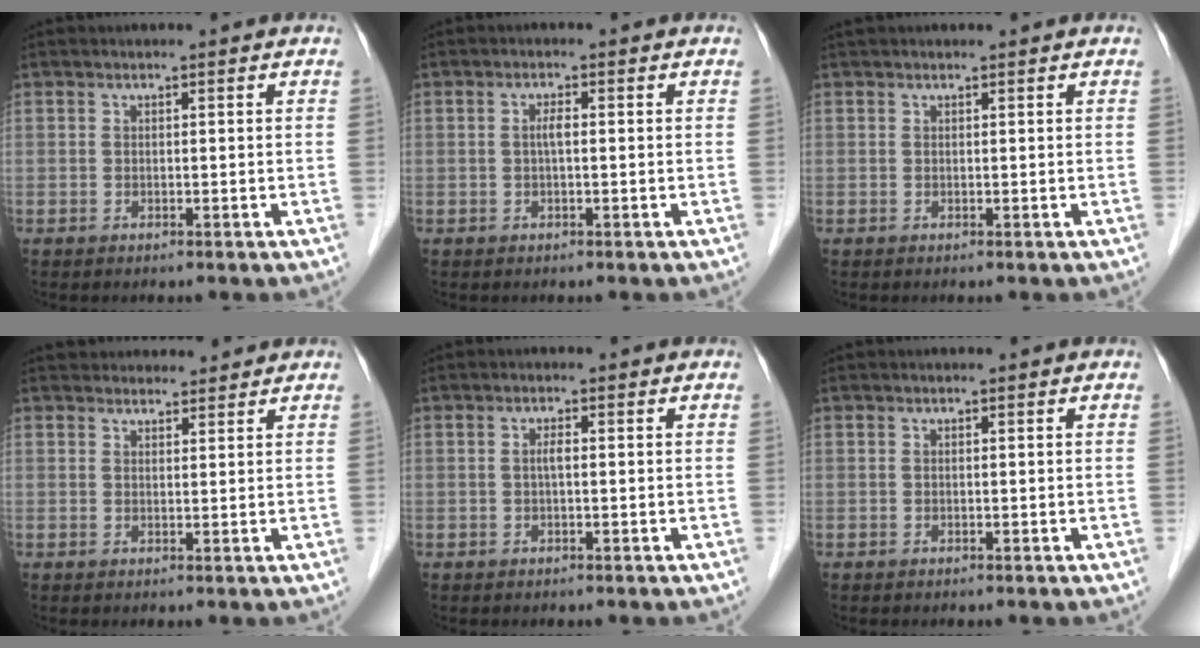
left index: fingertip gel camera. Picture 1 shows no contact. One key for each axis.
{"total": 1.5, "fx": -0.4, "fy": 0.2, "fz": 1.5, "tx": -0.029, "ty": 0.000, "tz": -0.008}
{"total": 1.0, "fx": 0.9, "fy": 0.1, "fz": 0.3, "tx": -0.006, "ty": 0.020, "tz": 0.017}
{"total": 6.4, "fx": 6.0, "fy": 1.7, "fz": 0.9, "tx": 0.004, "ty": 0.022, "tz": 0.074}
{"total": 1.2, "fx": -0.4, "fy": 0.2, "fz": 1.2, "tx": -0.023, "ty": -0.001, "tz": -0.009}
{"total": 0.0}